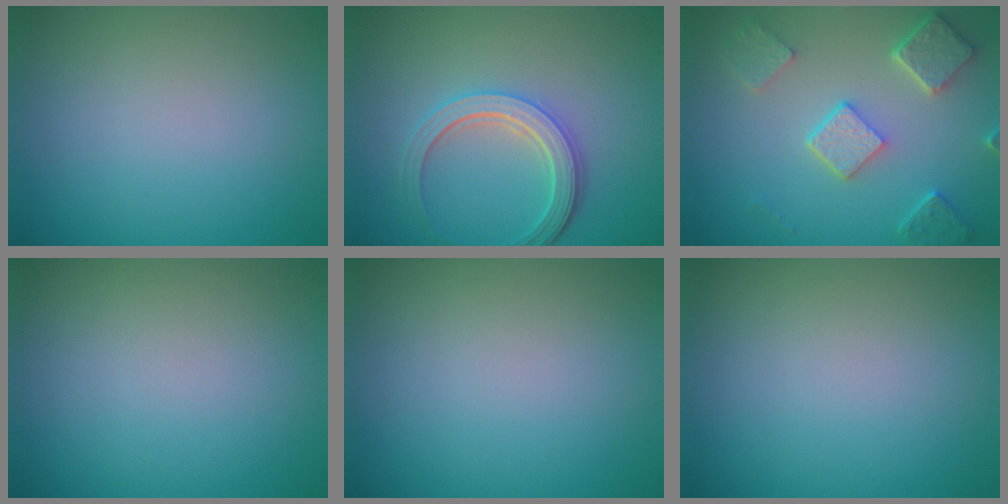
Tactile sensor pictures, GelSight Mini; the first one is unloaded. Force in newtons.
{"total": 4.4, "press": 3.4, "slide": 2.7}
{"total": 4.8, "press": 3.7, "slide": 3.0}
{"total": 0.0}
{"total": 0.0}
{"total": 0.0}